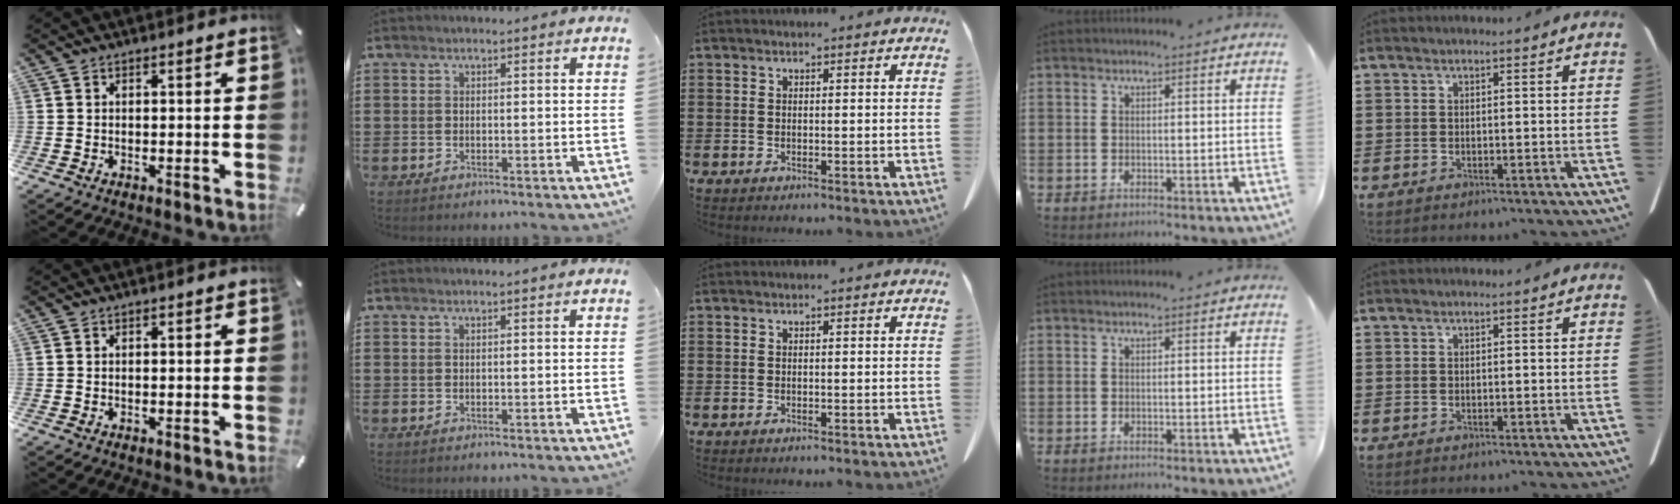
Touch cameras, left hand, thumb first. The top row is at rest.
{}